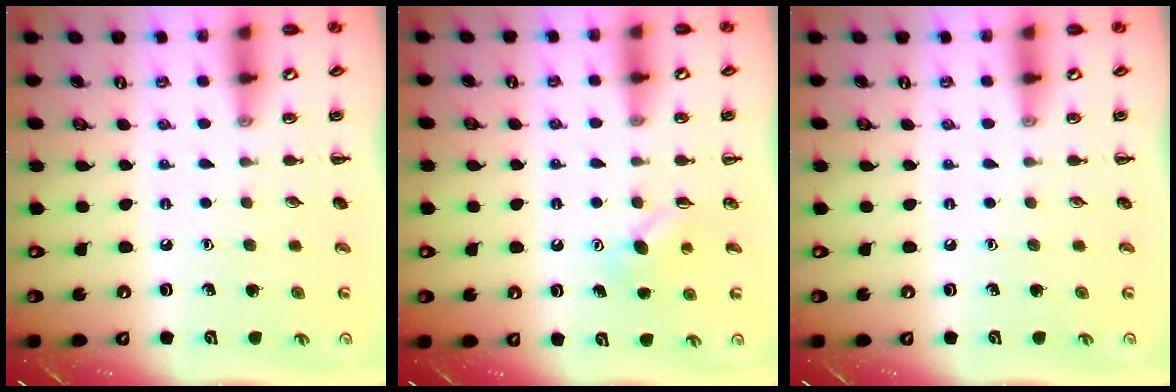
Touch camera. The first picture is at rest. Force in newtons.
{"total": 4.2, "press": 4.0, "slide": 1.2}
{"total": 0.0}